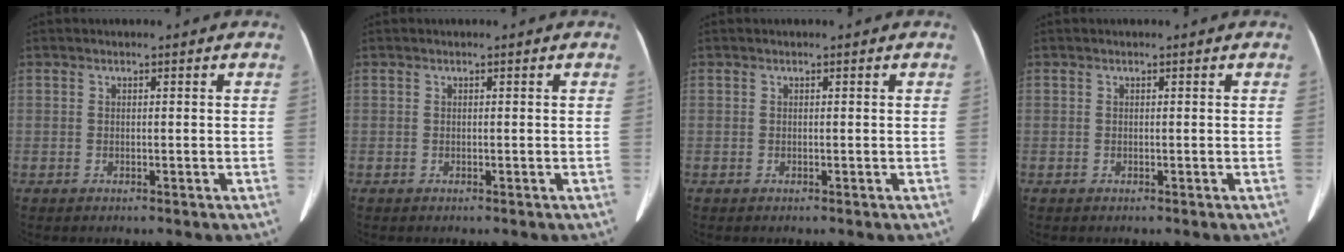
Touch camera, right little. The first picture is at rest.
{"total": 0.0}
{"total": 0.0}
{"total": 0.0}